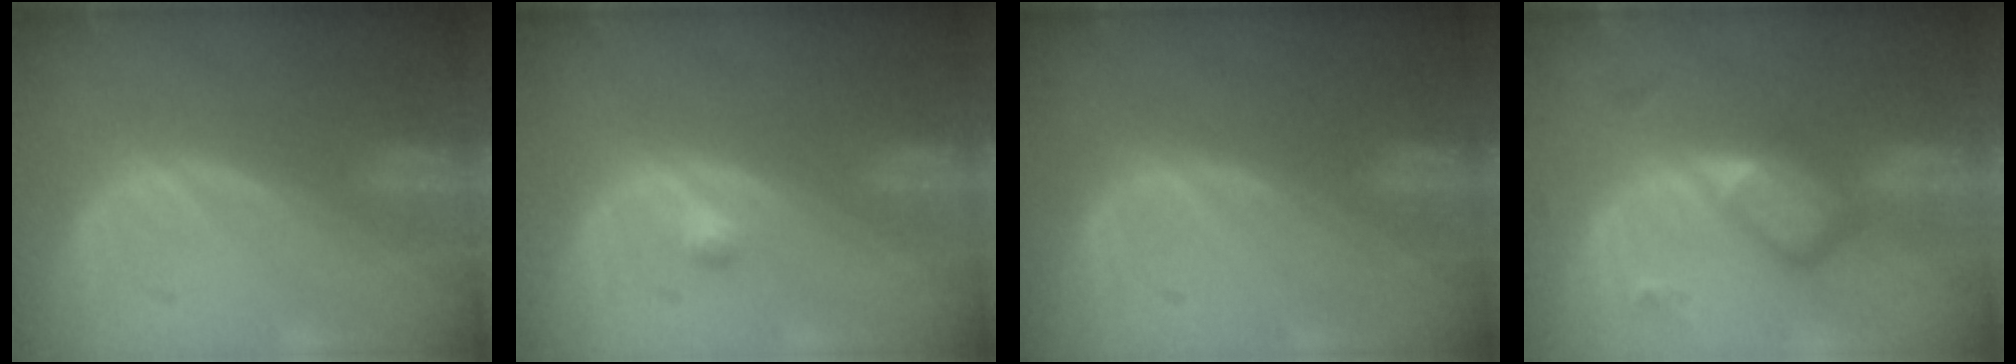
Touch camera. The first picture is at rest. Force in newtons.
{"total": 1.3, "press": 1.1, "slide": 0.7}
{"total": 0.0}
{"total": 5.9, "press": 5.1, "slide": 2.9}